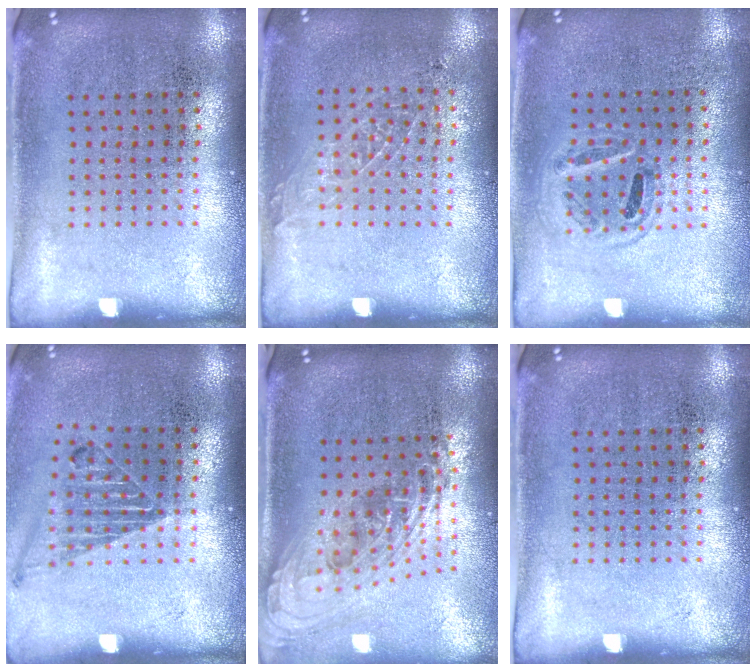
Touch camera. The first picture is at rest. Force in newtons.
{"total": 0.9, "press": 0.9, "slide": 0.1}
{"total": 0.9, "press": 0.8, "slide": 0.2}
{"total": 1.2, "press": 1.1, "slide": 0.3}
{"total": 2.3, "press": 1.7, "slide": 1.5}
{"total": 0.0}